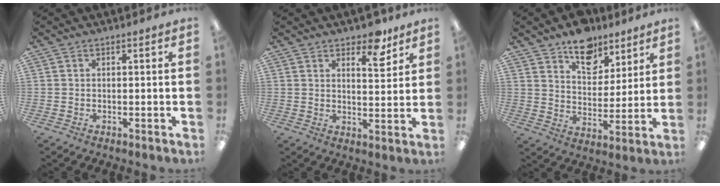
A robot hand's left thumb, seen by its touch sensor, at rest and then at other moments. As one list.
[{"total": 7.5, "force": [5.8, 3.1, 3.7], "torque": [-0.030, -0.037, 0.095]}, {"total": 11.4, "force": [8.6, 6.4, 3.9], "torque": [-0.048, -0.053, 0.156]}]